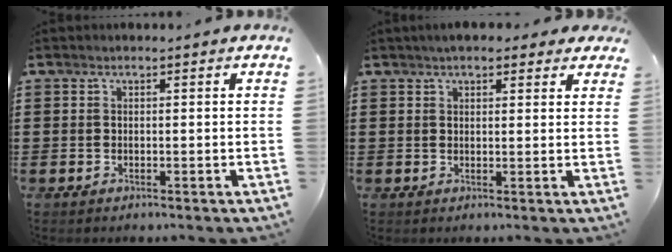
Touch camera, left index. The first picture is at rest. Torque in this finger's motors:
{"motor_torque": [2.14, 0.00, 0.35, -0.02]}